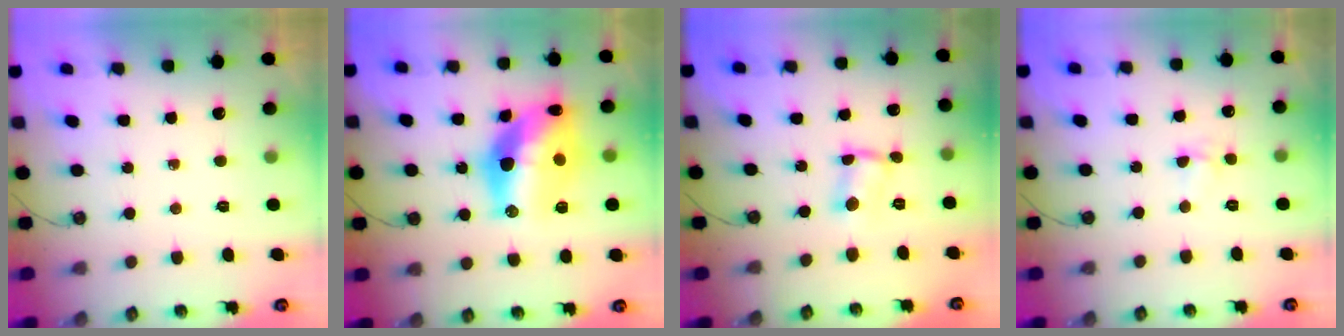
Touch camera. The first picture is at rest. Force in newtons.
{"total": 19.0, "press": 18.5, "slide": 4.7}
{"total": 2.9, "press": 1.4, "slide": 2.5}
{"total": 3.6, "press": 3.6, "slide": 0.4}